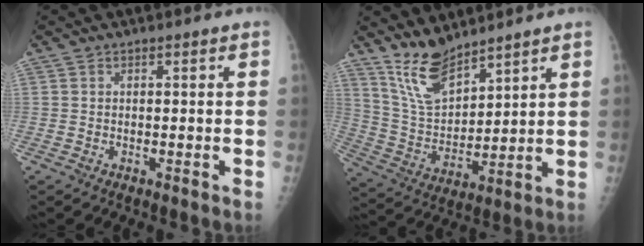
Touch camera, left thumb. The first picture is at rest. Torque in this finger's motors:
{"motor_torque": [0.48, -0.25, 0.20, -0.11, 0.21]}